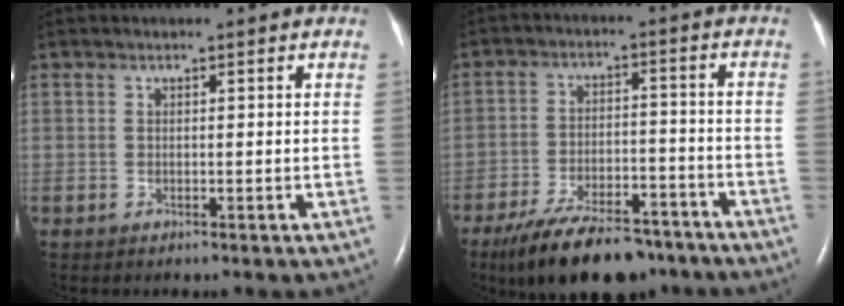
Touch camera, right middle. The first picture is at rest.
{"total": 15.2, "force": [-12.0, 5.1, 7.8], "torque": [-0.129, -0.001, -0.190]}